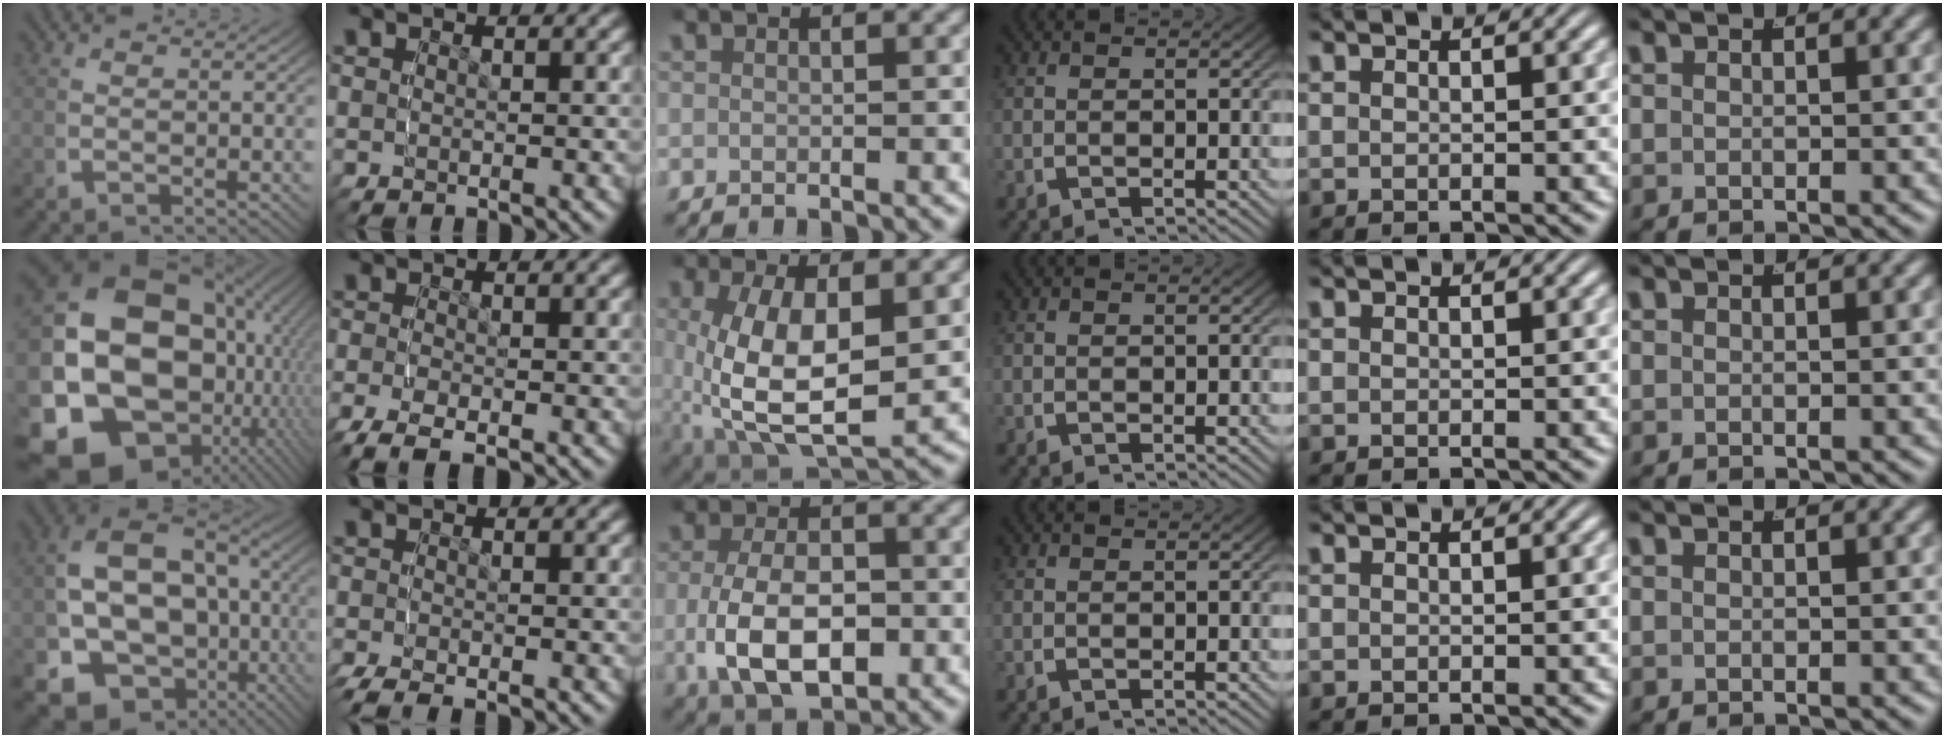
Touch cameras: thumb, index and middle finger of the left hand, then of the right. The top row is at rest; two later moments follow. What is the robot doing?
{"motion": "grasp_and_lifting", "object": "cloth"}